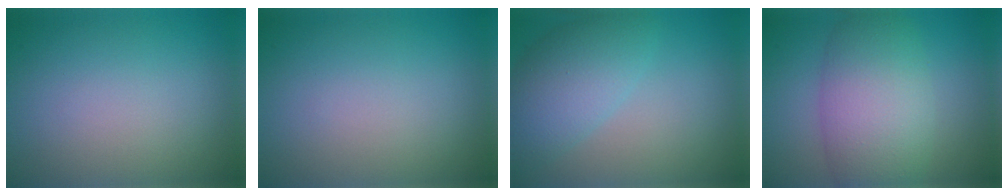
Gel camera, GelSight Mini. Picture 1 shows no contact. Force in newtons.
{"total": 0.0}
{"total": 5.2, "press": 5.2, "slide": 0.2}
{"total": 7.6, "press": 7.5, "slide": 0.6}